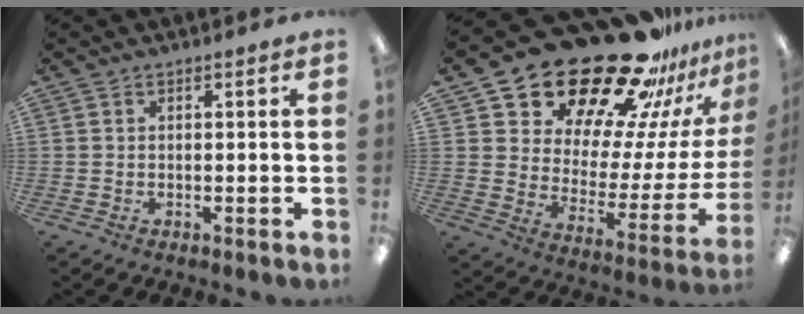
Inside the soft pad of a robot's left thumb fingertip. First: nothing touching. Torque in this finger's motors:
{"motor_torque": [0.95, 0.78, 1.51, -1.26, 0.14]}